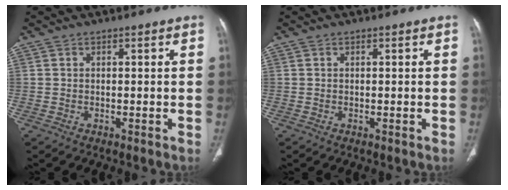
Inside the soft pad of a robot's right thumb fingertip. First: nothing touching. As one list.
[{"total": 0.0}]